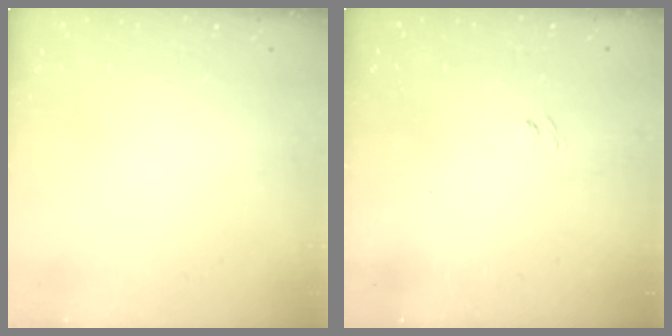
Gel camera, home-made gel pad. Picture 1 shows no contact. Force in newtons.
{"total": 2.8, "press": 2.6, "slide": 1.0}